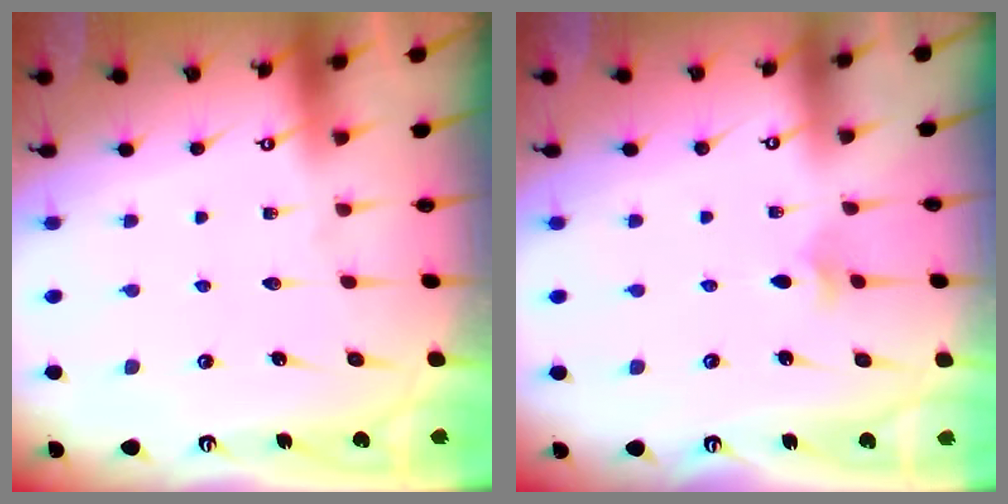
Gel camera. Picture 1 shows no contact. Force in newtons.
{"total": 3.0, "press": 2.9, "slide": 0.8}